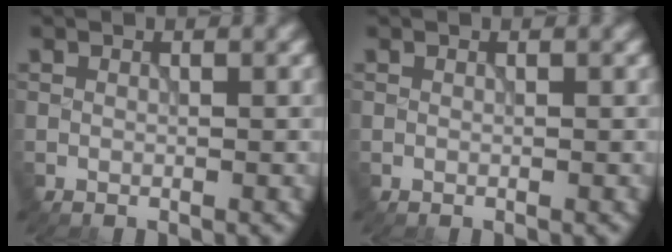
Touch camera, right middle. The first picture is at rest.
{"total": 0.0}